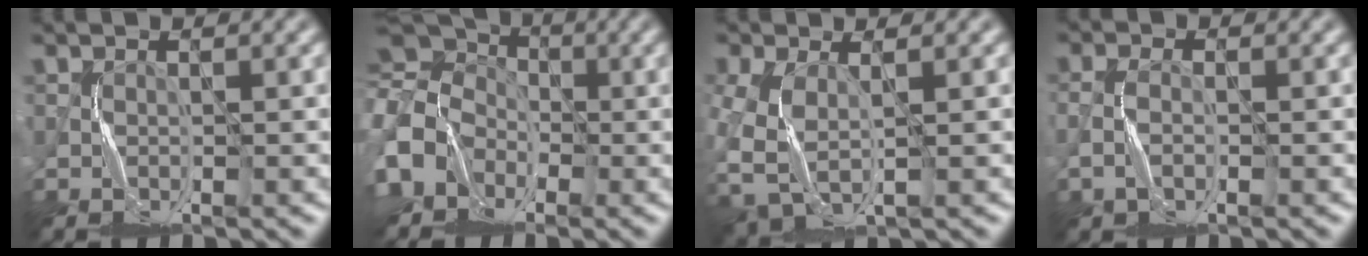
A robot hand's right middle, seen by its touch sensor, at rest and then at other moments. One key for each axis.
{"total": 10.4, "fx": -1.1, "fy": 9.2, "fz": 4.7, "tx": -0.117, "ty": 0.033, "tz": -0.065}
{"total": 4.5, "fx": -1.1, "fy": 2.9, "fz": 3.4, "tx": -0.103, "ty": -0.012, "tz": -0.019}
{"total": 1.8, "fx": -0.8, "fy": 1.0, "fz": 1.3, "tx": -0.030, "ty": 0.004, "tz": -0.018}